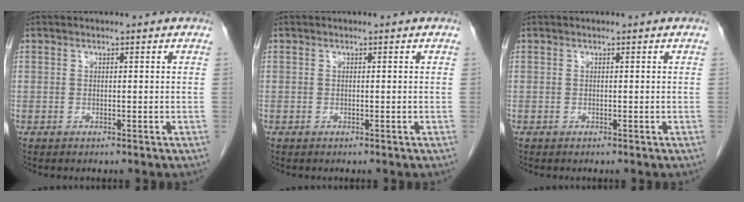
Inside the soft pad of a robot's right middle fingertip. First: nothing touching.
{"total": 0.0}
{"total": 0.0}